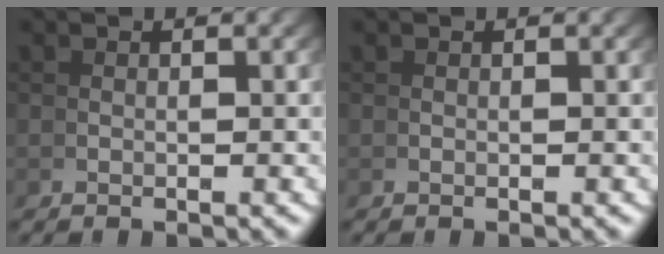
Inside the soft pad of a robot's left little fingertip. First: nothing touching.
{"total": 0.0}